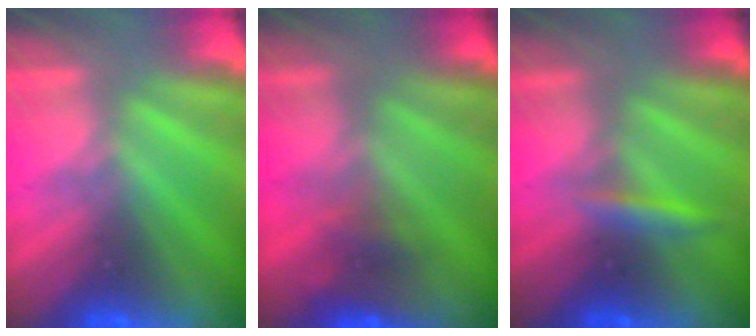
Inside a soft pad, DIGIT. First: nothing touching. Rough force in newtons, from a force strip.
{"total": 4.9}
{"total": 2.3}